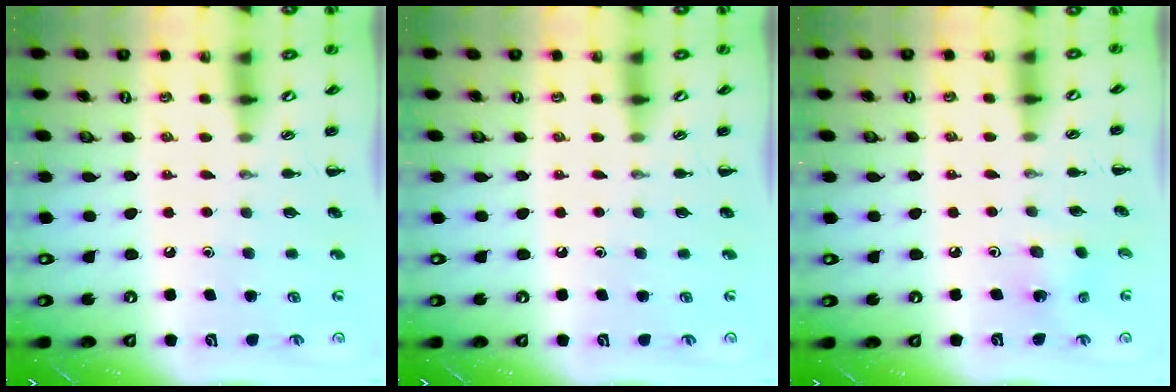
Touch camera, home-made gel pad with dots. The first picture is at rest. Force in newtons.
{"total": 0.0}
{"total": 1.6, "press": 1.4, "slide": 0.6}